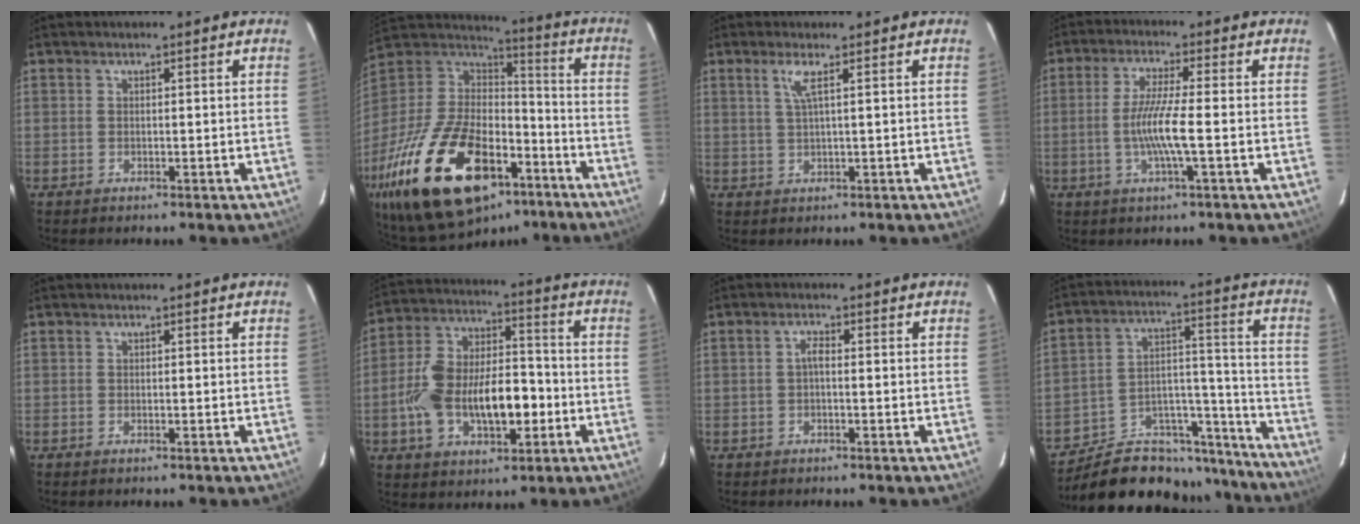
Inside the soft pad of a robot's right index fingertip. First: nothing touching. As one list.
[{"total": 33.8, "force": [-19.2, 16.7, 22.2], "torque": [-0.444, -0.022, -0.301]}, {"total": 2.6, "force": [1.1, -0.5, 2.4], "torque": [-0.045, -0.002, 0.024]}, {"total": 8.2, "force": [-2.2, -0.6, 7.8], "torque": [-0.159, -0.005, -0.043]}, {"total": 0.0}, {"total": 16.9, "force": [-4.6, 8.8, 13.7], "torque": [-0.271, 0.013, -0.071]}, {"total": 1.4, "force": [-0.4, 0.5, 1.3], "torque": [-0.026, 0.007, -0.008]}, {"total": 24.0, "force": [-20.9, 9.3, 7.1], "torque": [-0.114, 0.065, -0.289]}]